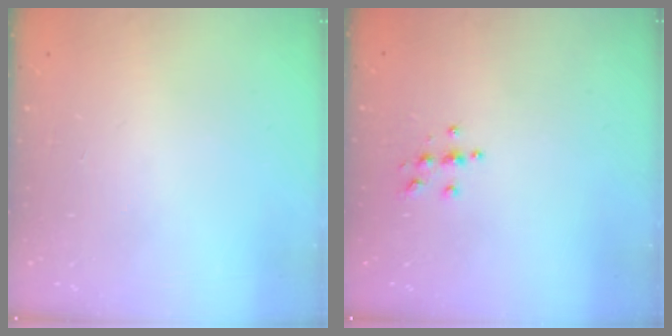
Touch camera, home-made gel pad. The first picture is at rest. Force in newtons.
{"total": 3.8, "press": 3.8, "slide": 0.4}